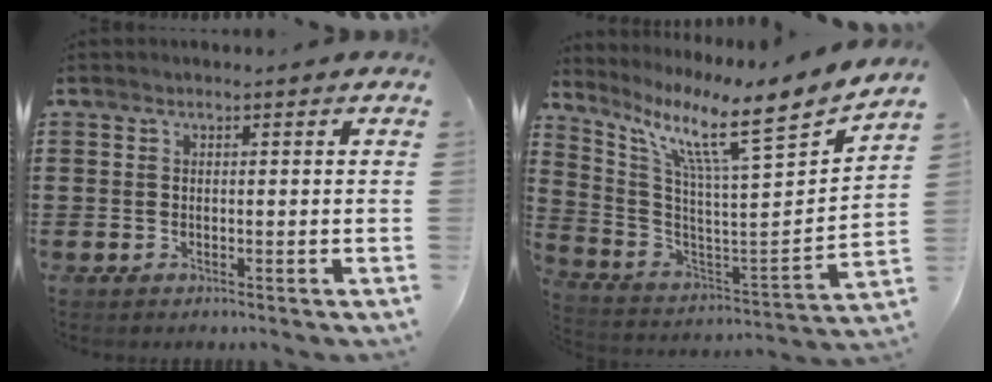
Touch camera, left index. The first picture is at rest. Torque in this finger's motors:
{"motor_torque": [1.39, -0.75, 0.37, 0.21]}